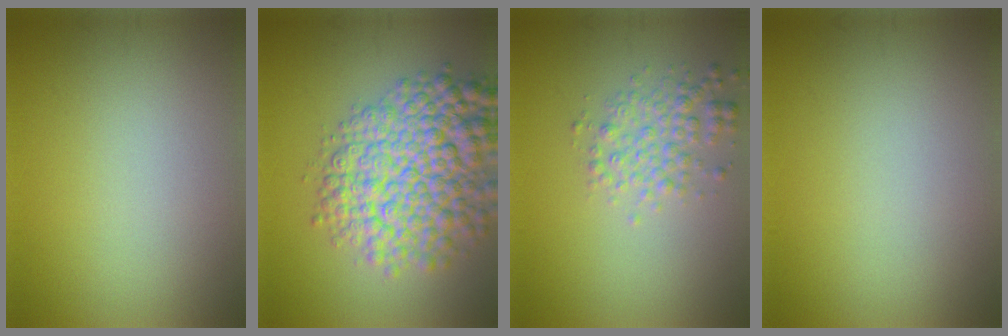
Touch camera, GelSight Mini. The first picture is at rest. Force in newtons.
{"total": 10.0, "press": 10.0, "slide": 0.4}
{"total": 2.8, "press": 2.8, "slide": 0.0}
{"total": 0.0}